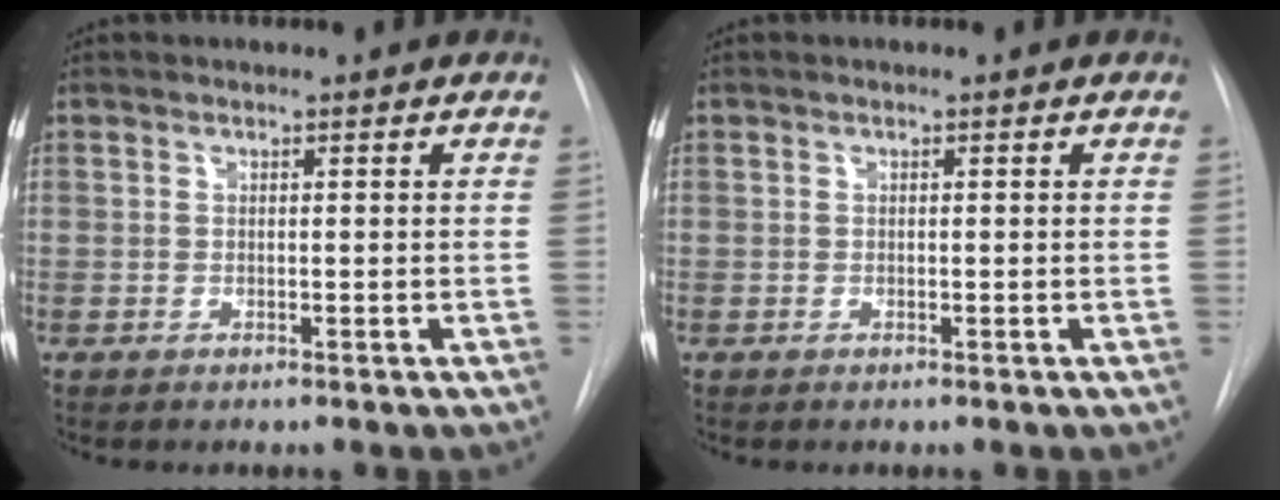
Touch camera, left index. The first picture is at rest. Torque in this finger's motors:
{"motor_torque": [-0.10, 0.09, 0.01, 0.00]}